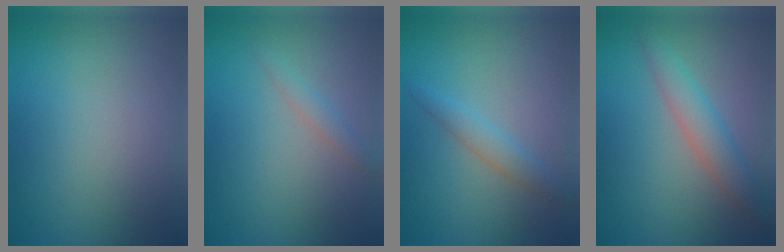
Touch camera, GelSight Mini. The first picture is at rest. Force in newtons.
{"total": 1.3, "press": 1.3, "slide": 0.1}
{"total": 1.9, "press": 1.9, "slide": 0.1}
{"total": 2.4, "press": 2.4, "slide": 0.2}